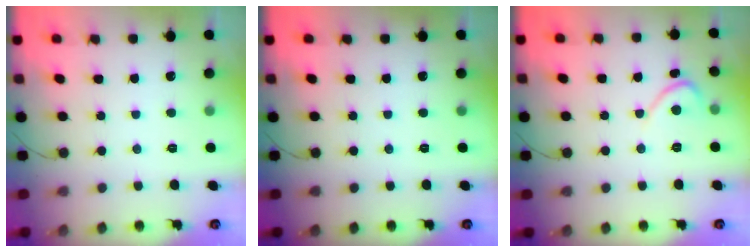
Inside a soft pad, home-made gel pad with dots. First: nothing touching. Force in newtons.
{"total": 0.0}
{"total": 2.7, "press": 2.7, "slide": 0.2}